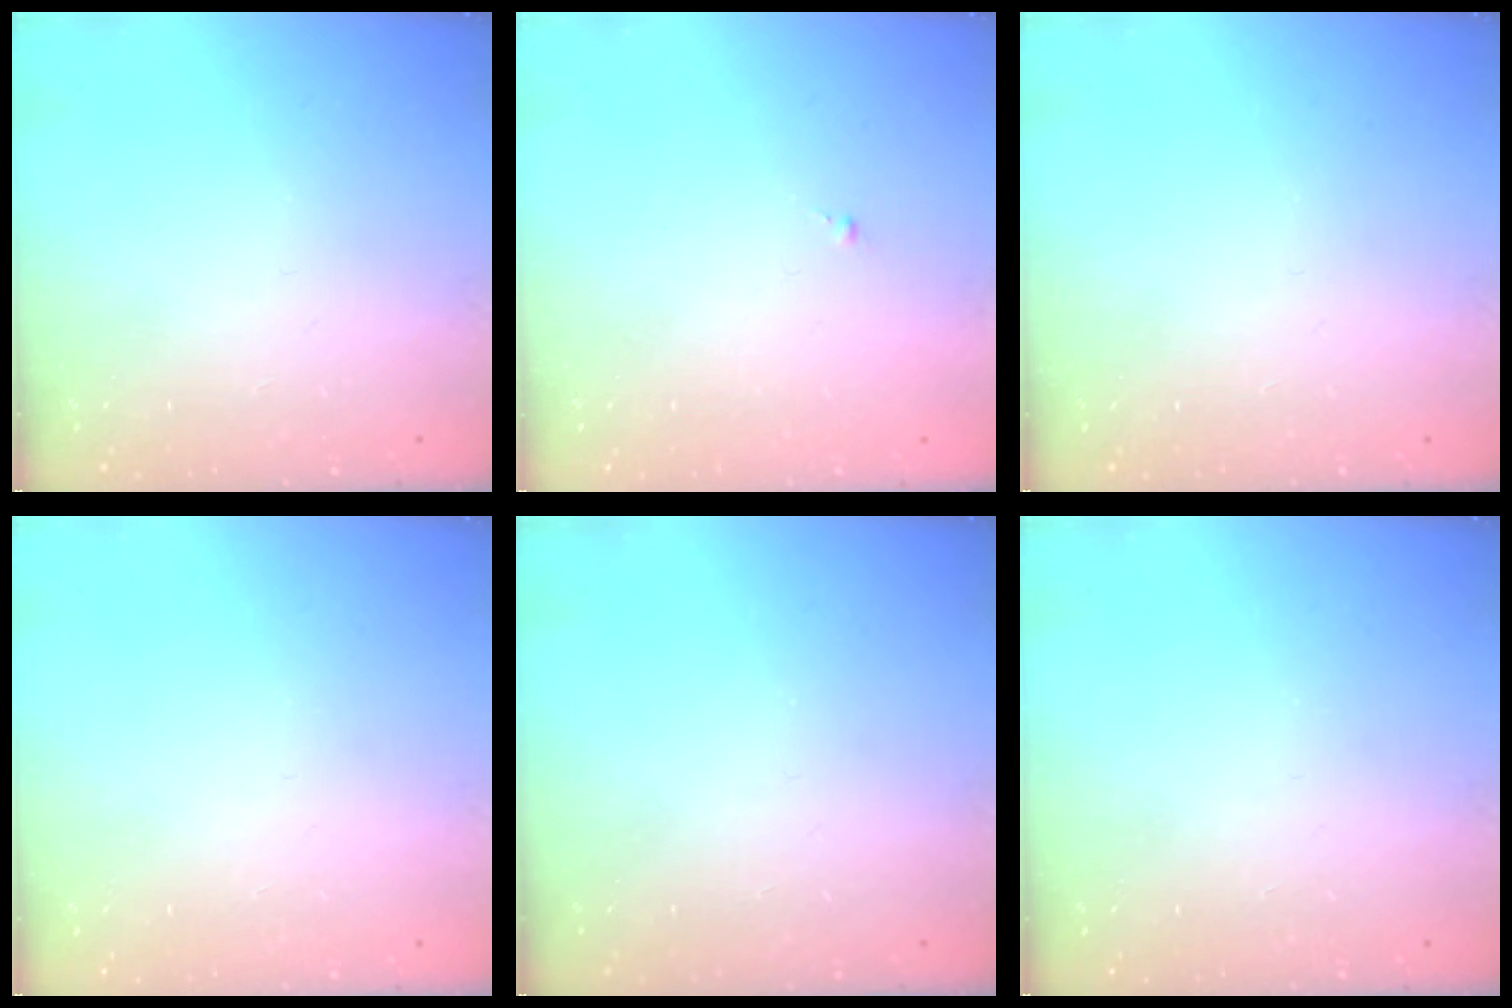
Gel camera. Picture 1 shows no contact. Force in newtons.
{"total": 0.0}
{"total": 0.0}
{"total": 0.0}
{"total": 0.0}
{"total": 0.0}